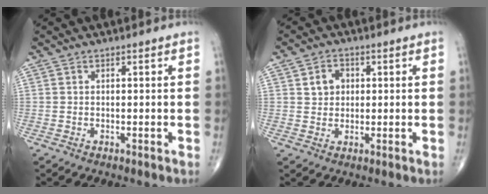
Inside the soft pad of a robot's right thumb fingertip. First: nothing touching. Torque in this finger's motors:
{"motor_torque": [-0.27, 0.26, -0.05, -0.06, 0.03]}